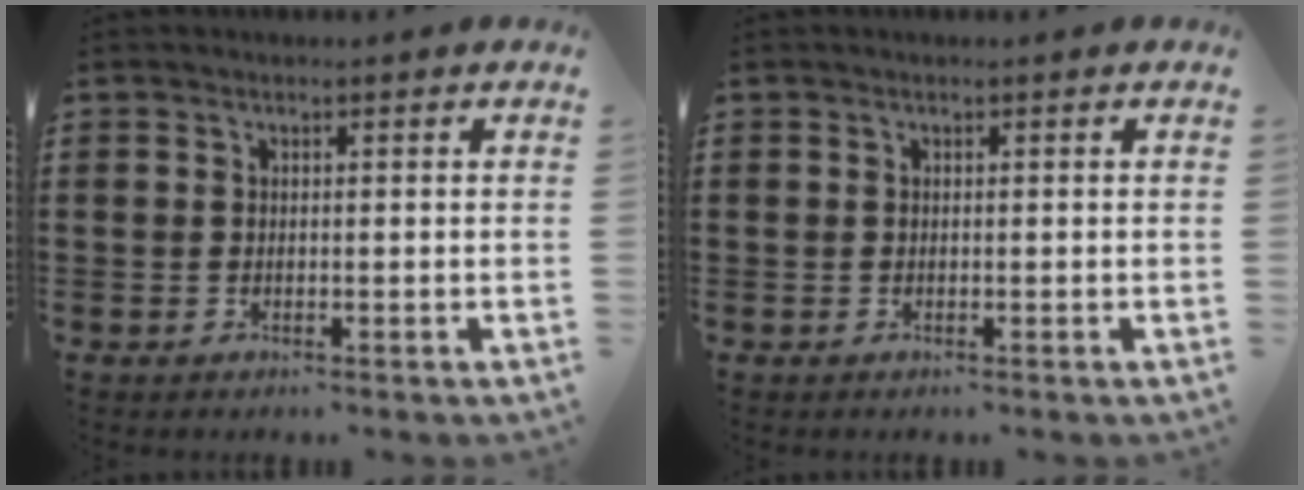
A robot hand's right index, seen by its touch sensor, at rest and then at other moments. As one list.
[{"total": 0.0}]